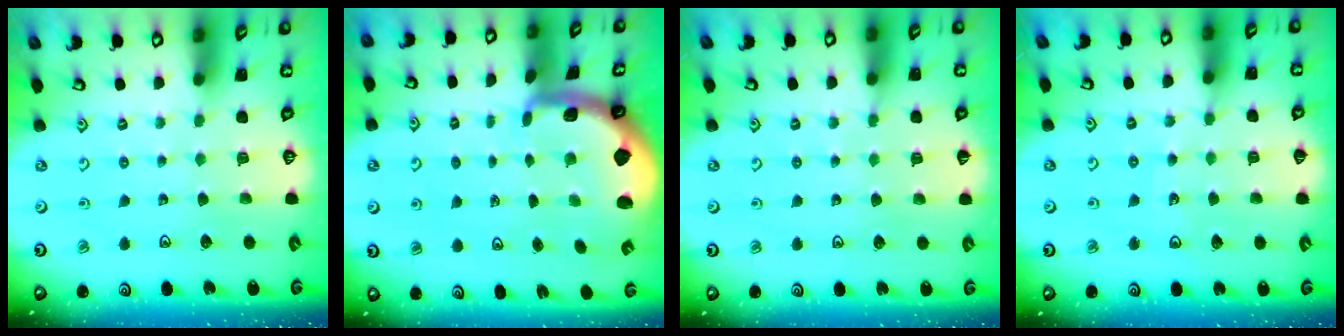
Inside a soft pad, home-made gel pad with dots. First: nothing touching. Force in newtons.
{"total": 1.9, "press": 1.9, "slide": 0.4}
{"total": 3.7, "press": 3.6, "slide": 0.6}
{"total": 7.0, "press": 6.7, "slide": 1.9}